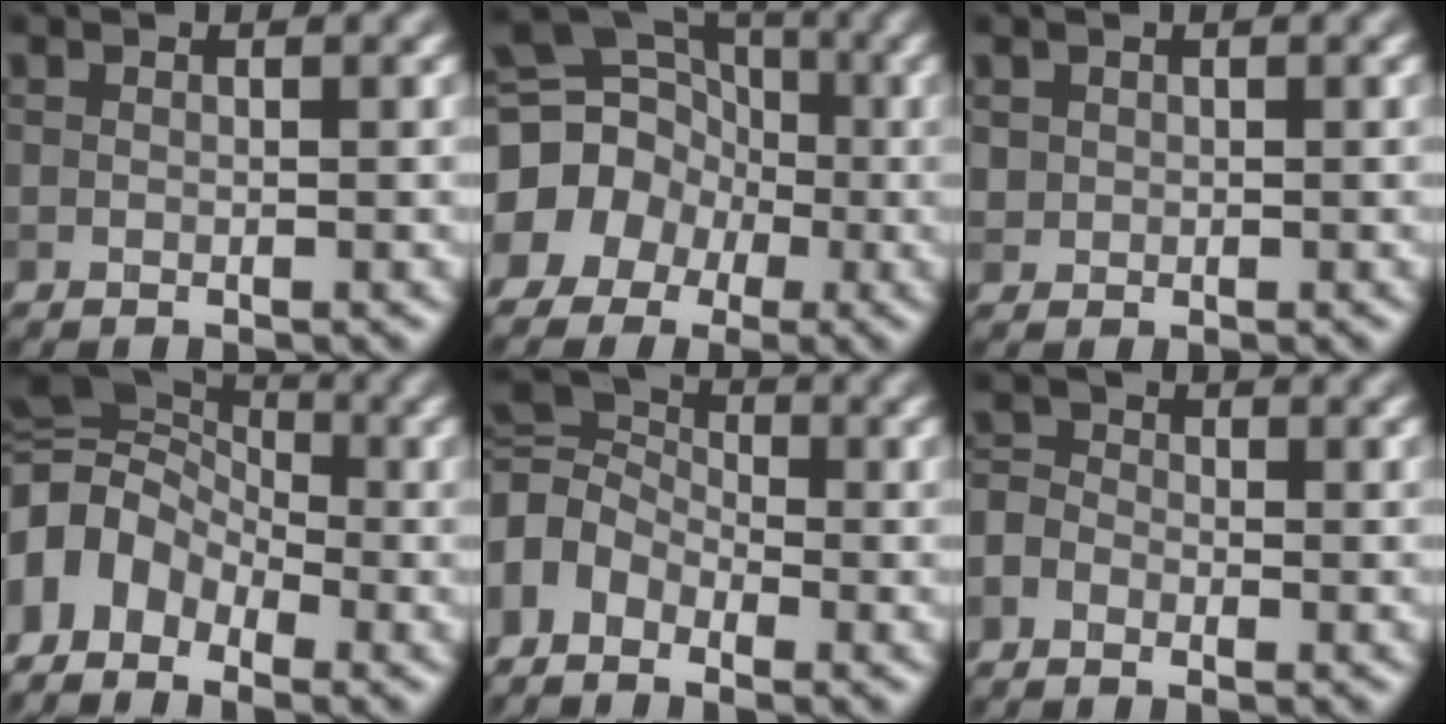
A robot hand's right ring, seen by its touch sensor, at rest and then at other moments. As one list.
[{"total": 13.1, "force": [-2.1, 12.2, 4.5], "torque": [-0.104, 0.014, -0.064]}, {"total": 0.8, "force": [0.2, 0.8, 0.1], "torque": [0.002, -0.005, 0.008]}, {"total": 9.7, "force": [-4.1, 7.2, 4.9], "torque": [-0.084, 0.003, -0.078]}, {"total": 6.2, "force": [-1.7, 4.5, 3.9], "torque": [-0.087, 0.005, -0.054]}, {"total": 2.4, "force": [-1.6, 1.5, 1.0], "torque": [-0.020, 0.004, -0.036]}]